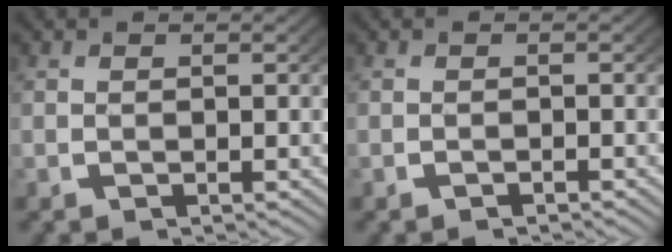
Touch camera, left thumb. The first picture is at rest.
{"total": 0.6, "force": [-0.6, 0.1, 0.1], "torque": [-0.002, 0.001, -0.012]}